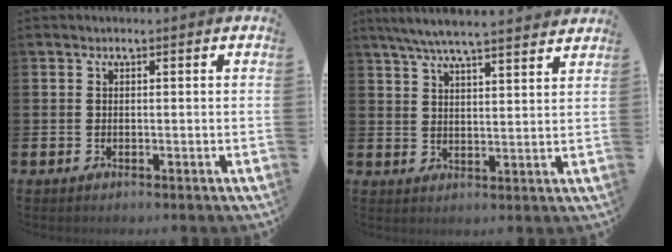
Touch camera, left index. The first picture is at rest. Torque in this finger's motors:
{"motor_torque": [0.70, -1.44, 0.79, 0.21]}